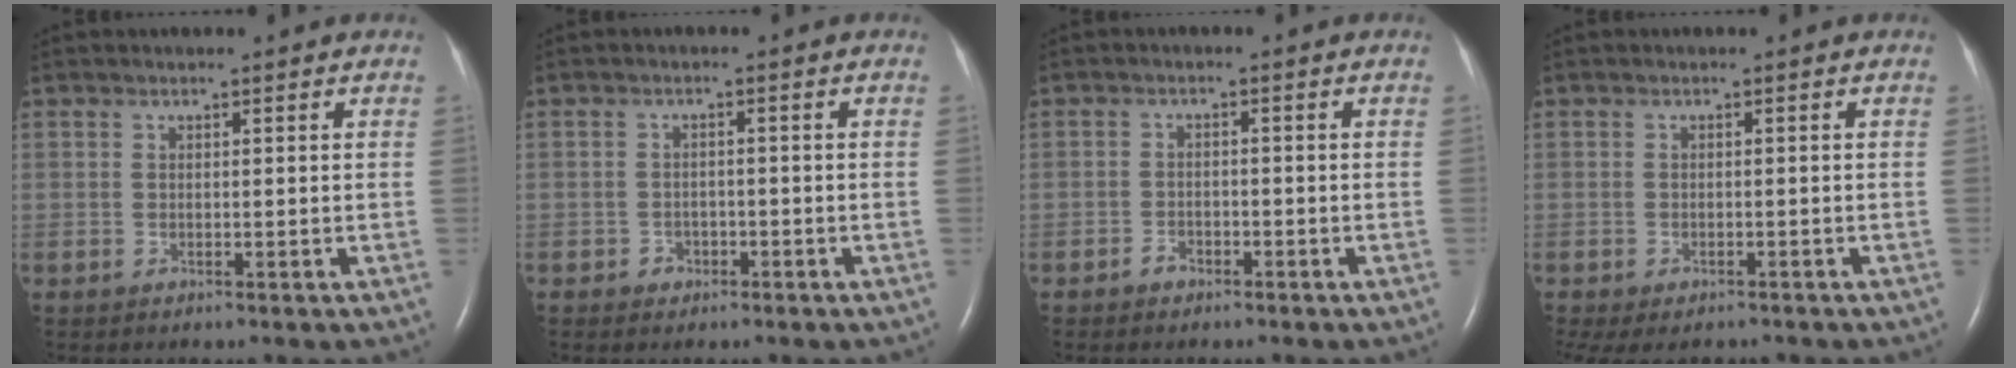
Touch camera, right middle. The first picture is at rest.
{"total": 1.8, "force": [-1.0, 1.4, 0.5], "torque": [-0.008, 0.006, -0.015]}
{"total": 1.8, "force": [-1.3, 1.0, 0.6], "torque": [-0.016, 0.003, -0.022]}
{"total": 7.9, "force": [-6.2, 3.5, 3.4], "torque": [-0.067, -0.009, -0.079]}